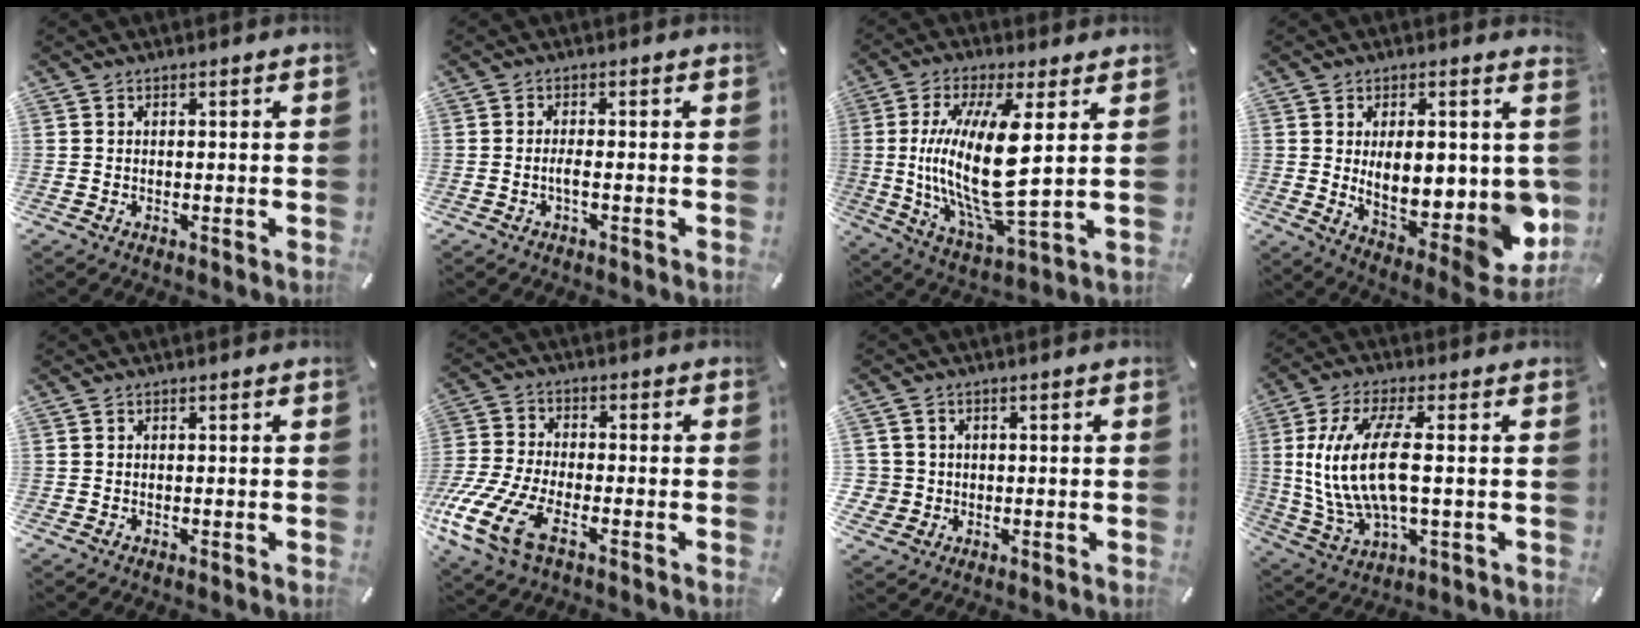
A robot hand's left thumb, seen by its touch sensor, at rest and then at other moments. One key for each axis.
{"total": 2.3, "fx": -0.9, "fy": 0.3, "fz": 2.1, "tx": -0.045, "ty": -0.003, "tz": -0.017}
{"total": 19.5, "fx": 2.4, "fy": 5.3, "fz": 18.6, "tx": -0.399, "ty": -0.031, "tz": 0.025}
{"total": 15.6, "fx": 1.7, "fy": 7.3, "fz": 13.7, "tx": -0.167, "ty": -0.043, "tz": 0.045}
{"total": 0.0}
{"total": 13.8, "fx": -6.9, "fy": 6.8, "fz": 9.9, "tx": -0.224, "ty": 0.017, "tz": -0.126}
{"total": 3.9, "fx": -0.3, "fy": 3.9, "fz": 0.1, "tx": -0.014, "ty": 0.008, "tz": -0.006}
{"total": 15.2, "fx": 1.2, "fy": 6.0, "fz": 13.9, "tx": -0.304, "ty": -0.015, "tz": 0.017}